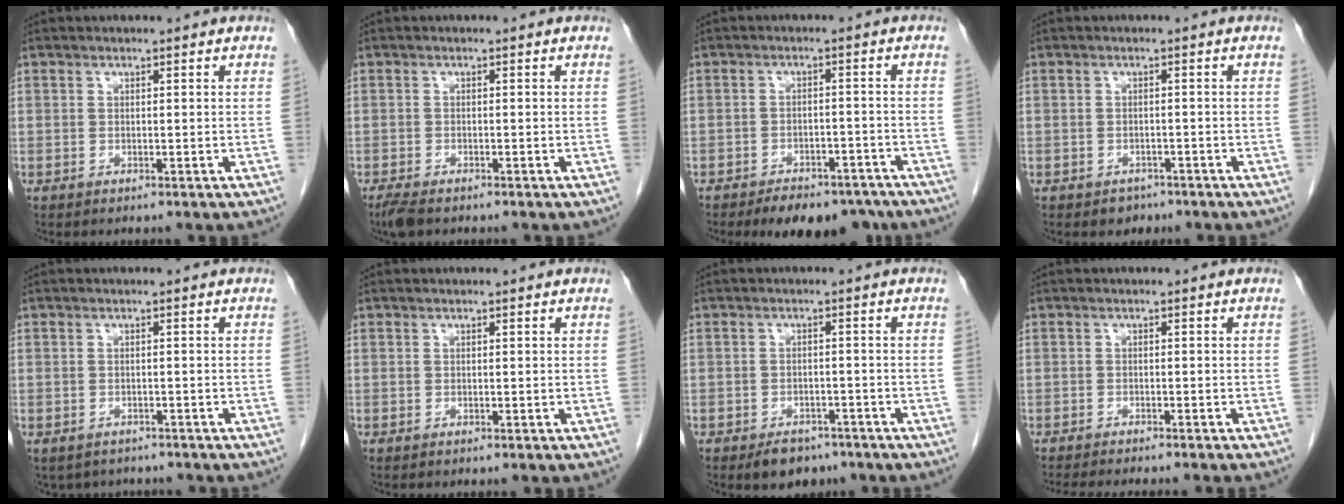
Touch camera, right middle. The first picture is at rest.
{"total": 2.7, "force": [-2.1, 0.8, 1.5], "torque": [-0.035, -0.008, -0.035]}
{"total": 10.1, "force": [-8.3, 4.3, 4.0], "torque": [-0.046, 0.001, -0.111]}
{"total": 2.2, "force": [-1.6, 1.5, 0.3], "torque": [-0.010, 0.004, -0.018]}
{"total": 5.4, "force": [-4.5, 2.8, 0.9], "torque": [-0.001, 0.004, -0.055]}
{"total": 0.0}
{"total": 4.6, "force": [-3.5, 2.5, 1.6], "torque": [-0.026, 0.001, -0.049]}
{"total": 9.9, "force": [-8.9, 0.8, 4.4], "torque": [-0.046, -0.019, -0.117]}